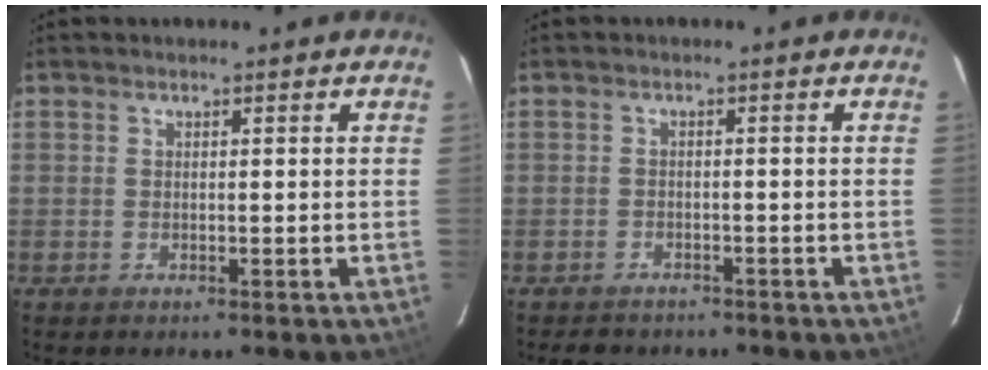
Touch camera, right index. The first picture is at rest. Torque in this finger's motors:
{"motor_torque": [0.15, -0.11, 0.09, 0.03]}